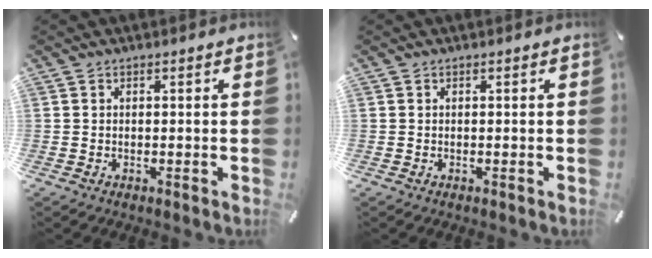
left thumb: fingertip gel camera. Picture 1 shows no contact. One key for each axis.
{"total": 0.0}